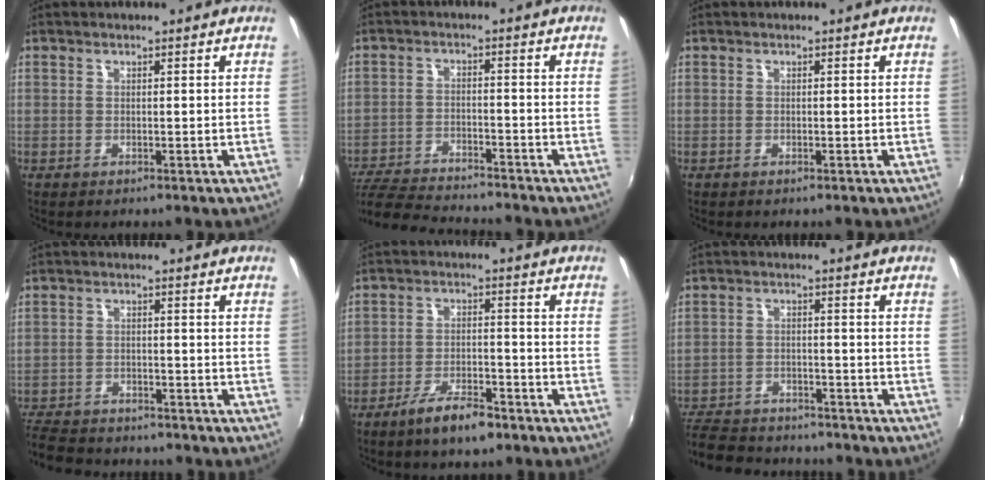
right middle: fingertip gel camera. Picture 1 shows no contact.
{"total": 14.2, "force": [-12.8, 2.2, 5.7], "torque": [-0.138, -0.019, -0.215]}
{"total": 0.0}
{"total": 12.0, "force": [-10.4, 4.2, 4.1], "torque": [-0.119, -0.008, -0.169]}
{"total": 7.5, "force": [-5.5, 2.3, 4.6], "torque": [-0.099, 0.000, -0.091]}
{"total": 16.4, "force": [-14.0, 5.6, 6.3], "torque": [-0.156, -0.010, -0.212]}